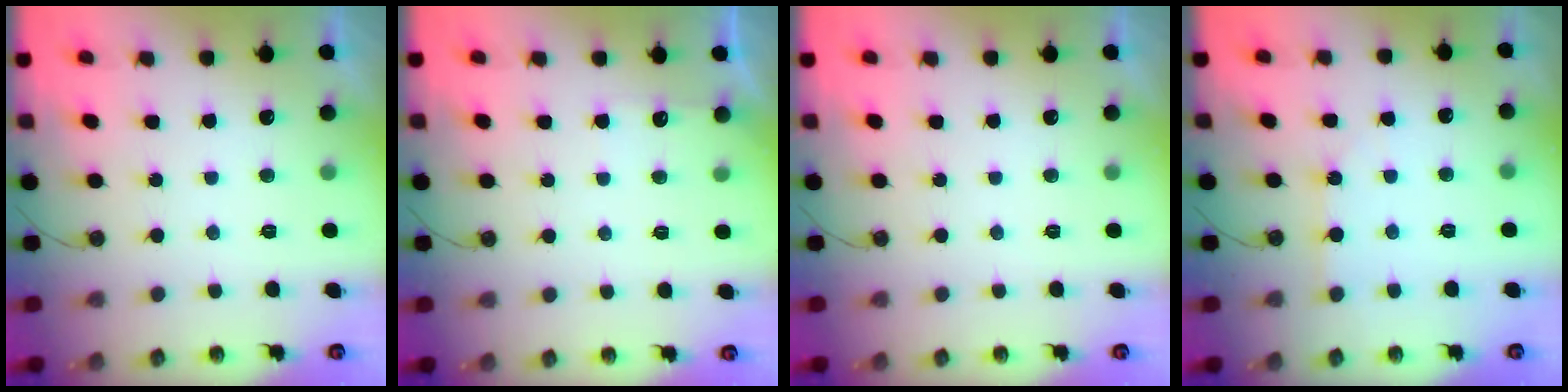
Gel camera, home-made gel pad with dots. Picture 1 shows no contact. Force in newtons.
{"total": 3.8, "press": 3.8, "slide": 0.3}
{"total": 0.0}
{"total": 4.1, "press": 4.1, "slide": 0.4}